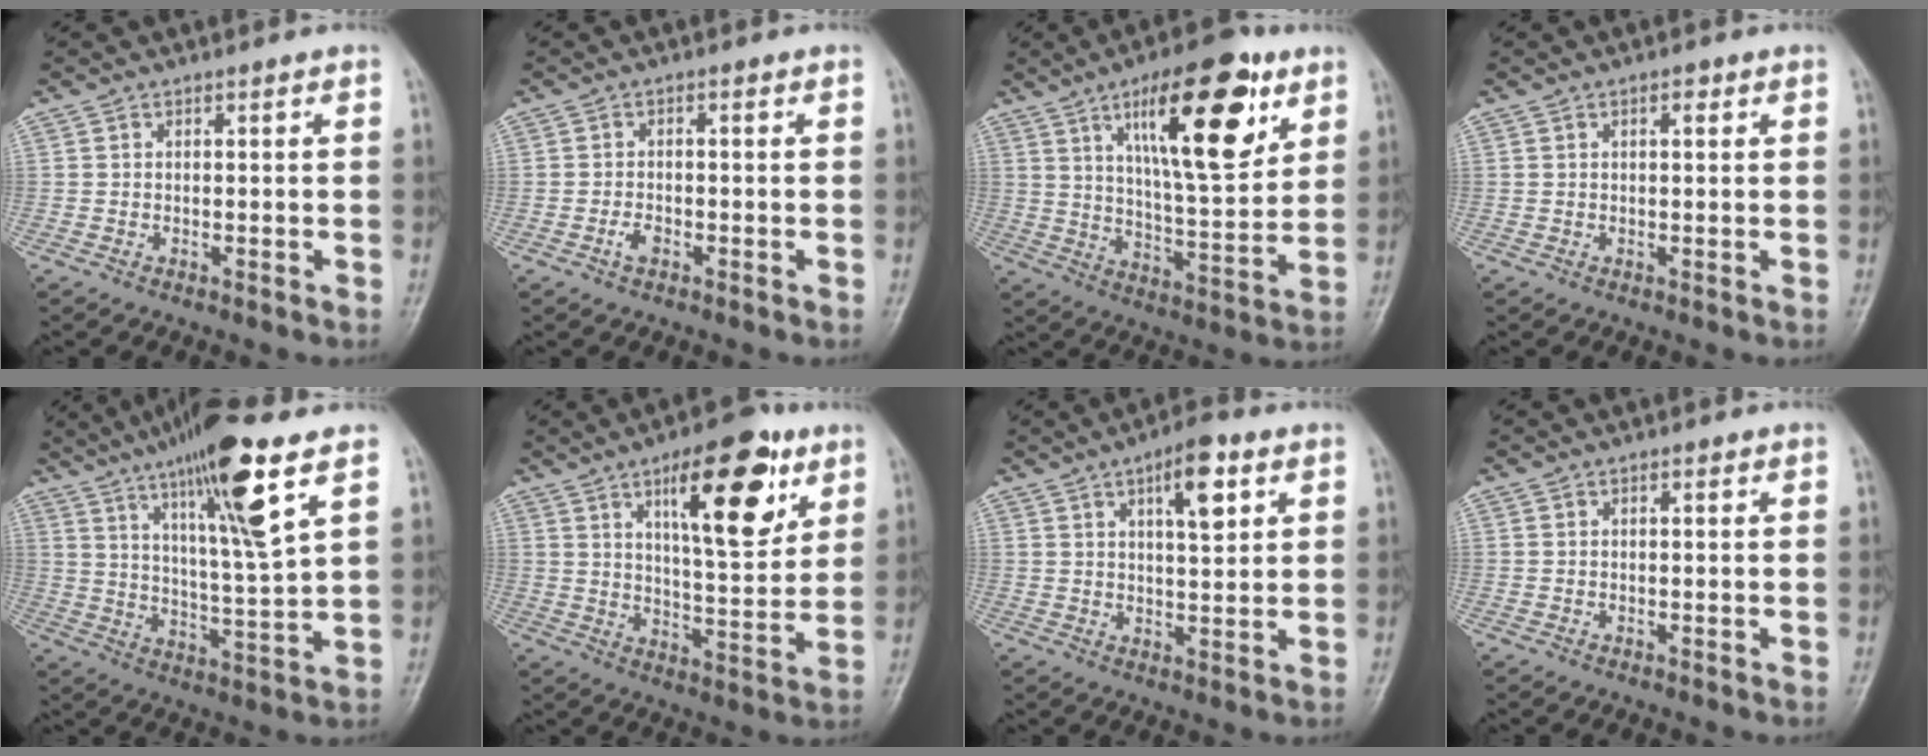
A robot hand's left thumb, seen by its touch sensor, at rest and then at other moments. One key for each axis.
{"total": 2.2, "fx": -1.1, "fy": 1.2, "fz": 1.5, "tx": -0.027, "ty": 0.008, "tz": -0.021}
{"total": 20.0, "fx": 9.6, "fy": 6.6, "fz": 16.3, "tx": -0.220, "ty": -0.042, "tz": 0.155}
{"total": 1.6, "fx": 0.7, "fy": 0.7, "fz": 1.2, "tx": -0.015, "ty": 0.001, "tz": 0.008}
{"total": 17.5, "fx": 9.5, "fy": 2.0, "fz": 14.5, "tx": -0.242, "ty": -0.042, "tz": 0.164}
{"total": 17.1, "fx": 8.3, "fy": 6.0, "fz": 13.6, "tx": -0.171, "ty": -0.037, "tz": 0.127}
{"total": 8.5, "fx": 3.8, "fy": 3.0, "fz": 7.0, "tx": -0.092, "ty": -0.013, "tz": 0.056}
{"total": 0.5, "fx": 0.2, "fy": 0.3, "fz": 0.4, "tx": -0.007, "ty": 0.000, "tz": 0.002}